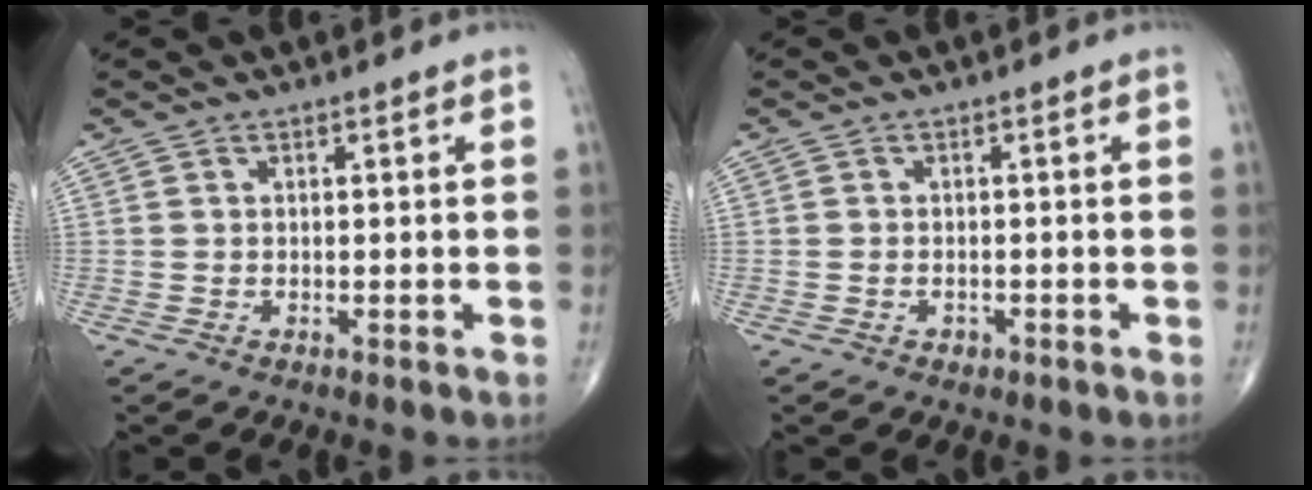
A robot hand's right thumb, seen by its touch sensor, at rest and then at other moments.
{"total": 1.2, "force": [-0.6, 0.9, 0.5], "torque": [-0.008, 0.005, -0.006]}